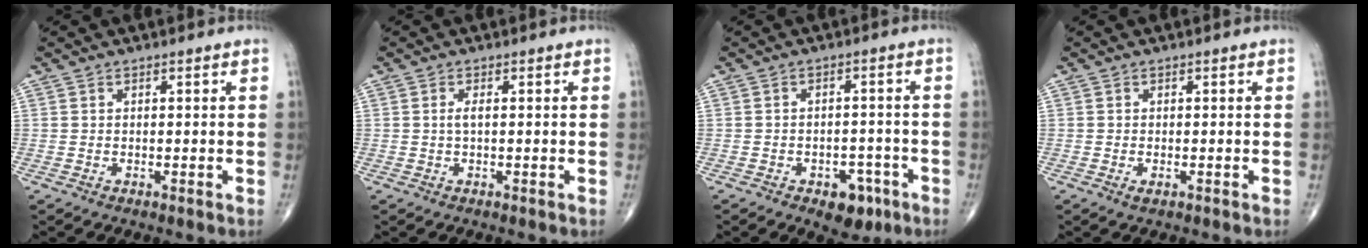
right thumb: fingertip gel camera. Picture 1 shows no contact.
{"total": 1.2, "force": [0.0, 0.3, 1.1], "torque": [-0.028, 0.000, 0.000]}
{"total": 6.5, "force": [-3.5, 3.9, 3.8], "torque": [-0.025, 0.023, -0.043]}
{"total": 1.0, "force": [-0.4, 0.4, 0.8], "torque": [-0.013, -0.002, -0.006]}